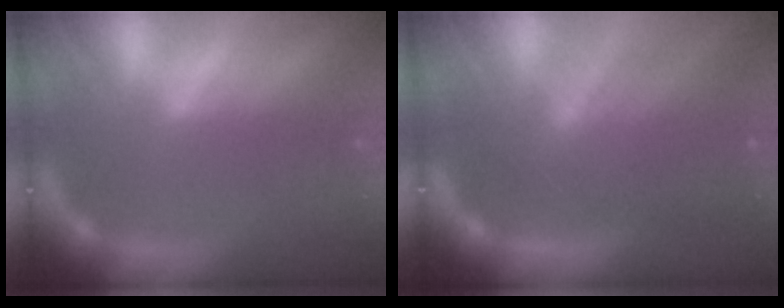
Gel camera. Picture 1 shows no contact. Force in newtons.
{"total": 8.0}